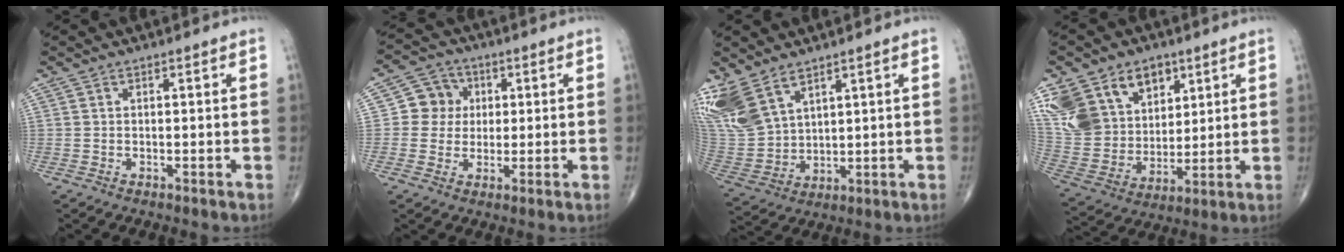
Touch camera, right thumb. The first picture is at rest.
{"total": 6.7, "force": [0.8, 6.4, 1.9], "torque": [0.007, 0.009, 0.003]}
{"total": 14.9, "force": [9.2, 7.8, 8.7], "torque": [-0.196, -0.027, 0.203]}
{"total": 19.8, "force": [9.3, 14.2, 10.1], "torque": [-0.183, -0.009, 0.190]}